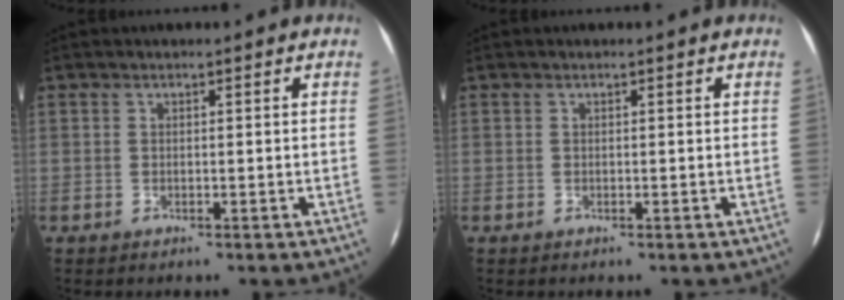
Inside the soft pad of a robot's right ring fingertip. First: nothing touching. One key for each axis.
{"total": 0.0}